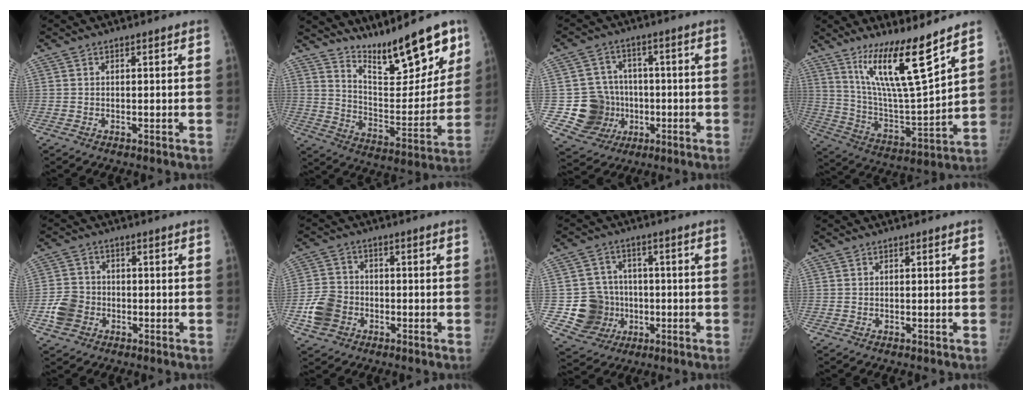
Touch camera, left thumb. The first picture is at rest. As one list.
[{"total": 19.4, "force": [14.3, 5.6, 11.8], "torque": [-0.127, -0.098, 0.234]}, {"total": 10.7, "force": [-1.6, 10.3, 2.3], "torque": [-0.004, 0.018, -0.016]}, {"total": 16.5, "force": [11.1, 1.8, 12.1], "torque": [-0.198, -0.080, 0.211]}, {"total": 6.0, "force": [-2.1, 5.1, 2.5], "torque": [-0.038, 0.016, -0.041]}, {"total": 7.6, "force": [-2.7, 6.2, 3.3], "torque": [-0.056, 0.017, -0.052]}, {"total": 9.9, "force": [-1.5, 9.6, 2.1], "torque": [-0.002, 0.016, -0.016]}, {"total": 0.0}]